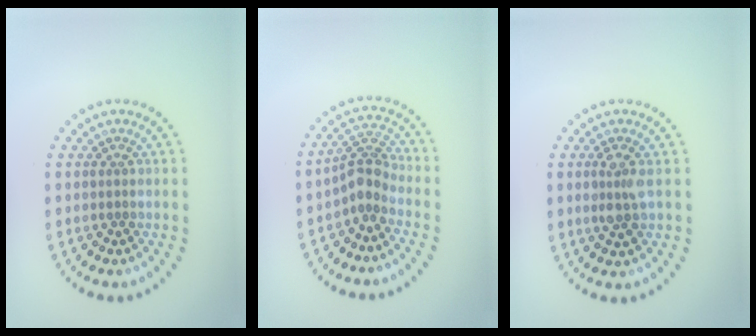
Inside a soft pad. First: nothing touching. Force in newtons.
{"total": 2.9, "press": 2.2, "slide": 1.8}
{"total": 2.3, "press": 2.2, "slide": 0.6}